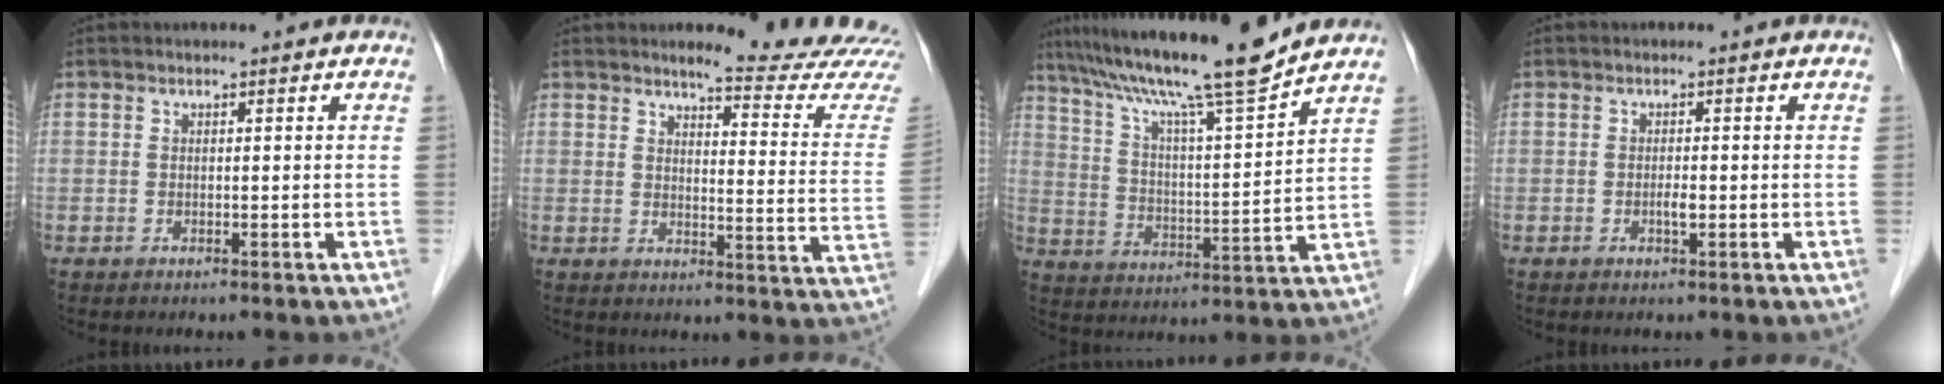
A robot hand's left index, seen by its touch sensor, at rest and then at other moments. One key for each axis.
{"total": 14.3, "fx": 13.8, "fy": -1.1, "fz": 3.6, "tx": -0.042, "ty": -0.122, "tz": 0.142}
{"total": 16.0, "fx": 13.4, "fy": -1.1, "fz": 8.7, "tx": -0.150, "ty": -0.005, "tz": 0.217}
{"total": 1.2, "fx": -0.8, "fy": 0.1, "fz": 0.9, "tx": -0.021, "ty": -0.006, "tz": -0.012}